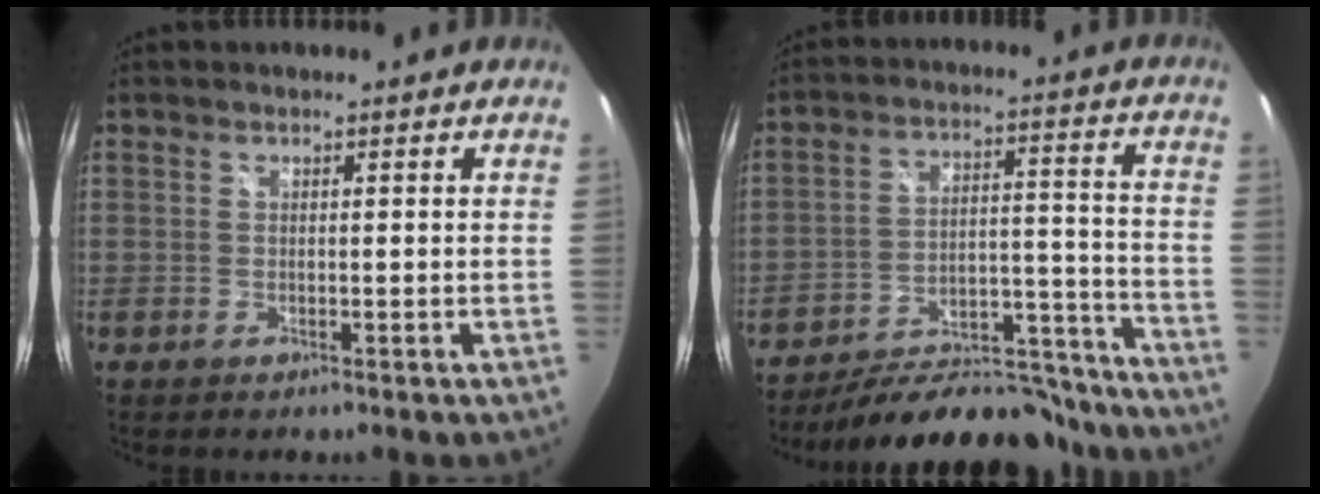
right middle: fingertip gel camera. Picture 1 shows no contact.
{"total": 20.9, "force": [-19.1, 5.9, 6.0], "torque": [-0.086, 0.034, -0.250]}